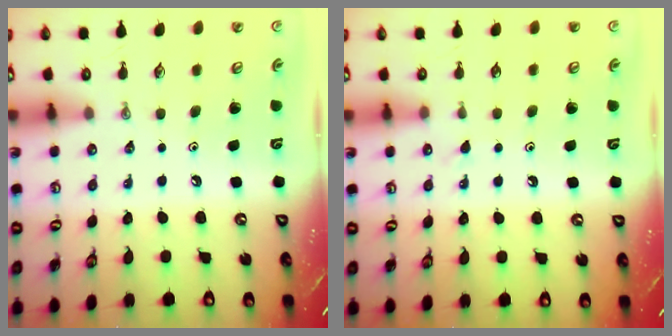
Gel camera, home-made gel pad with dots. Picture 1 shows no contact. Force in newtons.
{"total": 5.7, "press": 5.6, "slide": 0.8}